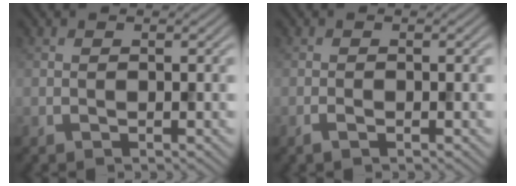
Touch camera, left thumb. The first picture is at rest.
{"total": 1.0, "force": [-0.6, 0.2, 0.7], "torque": [-0.015, 0.000, -0.010]}